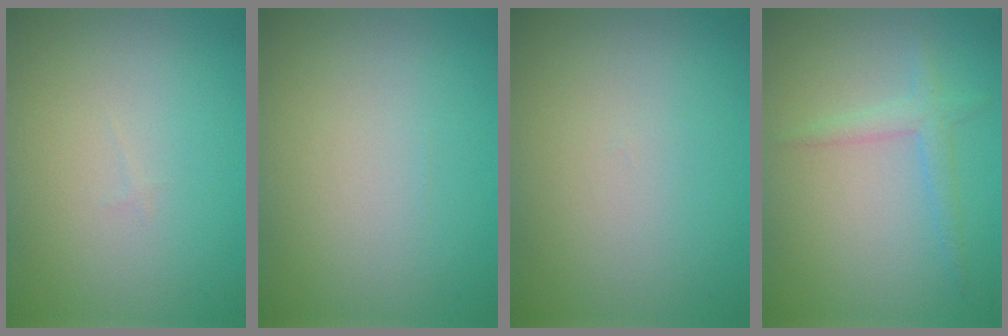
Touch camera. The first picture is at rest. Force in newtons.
{"total": 0.0}
{"total": 0.0}
{"total": 1.9, "press": 1.9, "slide": 0.1}